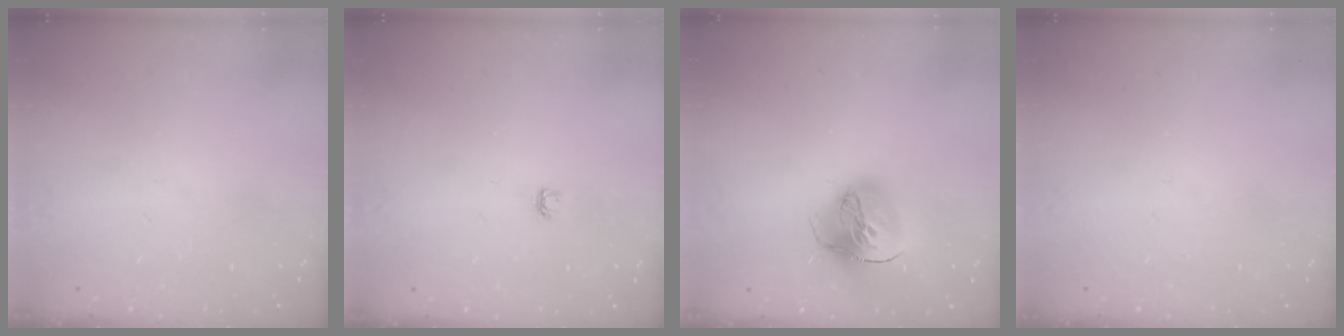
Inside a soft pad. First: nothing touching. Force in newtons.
{"total": 3.2, "press": 3.2, "slide": 0.4}
{"total": 16.2, "press": 16.1, "slide": 1.6}
{"total": 0.0}